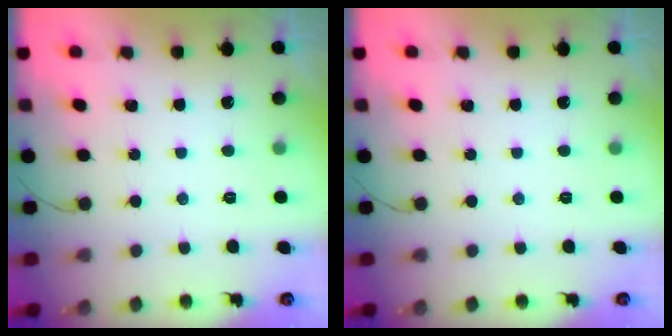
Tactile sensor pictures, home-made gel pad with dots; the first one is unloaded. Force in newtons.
{"total": 0.0}